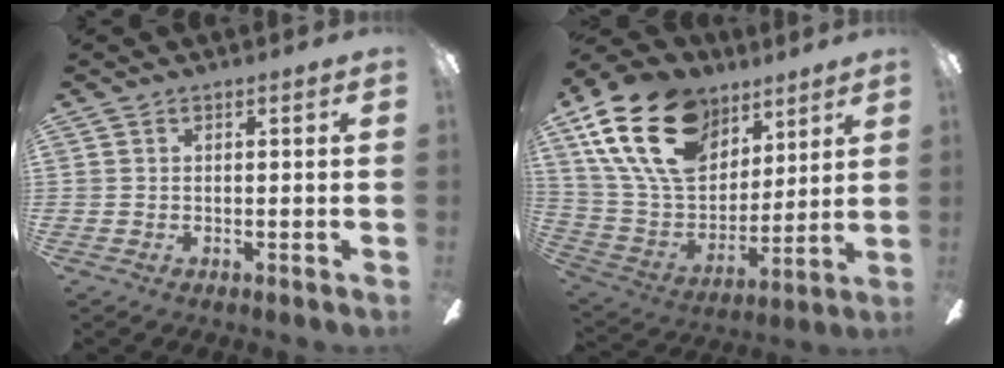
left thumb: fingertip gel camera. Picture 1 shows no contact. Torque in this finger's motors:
{"motor_torque": [0.59, 0.75, 1.65, -1.12, 0.57]}